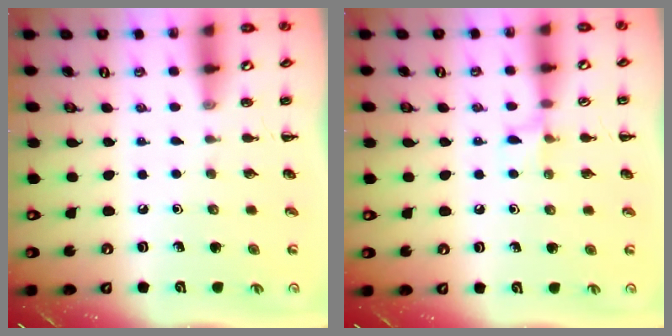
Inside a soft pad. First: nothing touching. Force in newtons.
{"total": 5.7, "press": 5.4, "slide": 1.8}